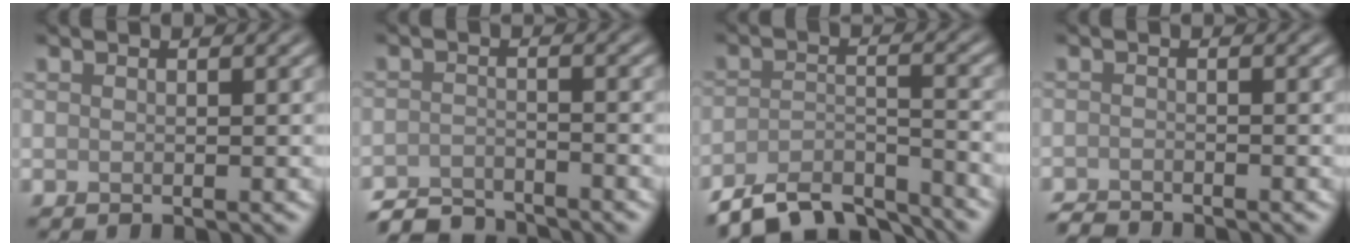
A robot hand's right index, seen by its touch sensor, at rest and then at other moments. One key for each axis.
{"total": 3.9, "fx": -3.7, "fy": 0.7, "fz": 0.9, "tx": -0.016, "ty": -0.004, "tz": -0.076}
{"total": 6.5, "fx": -5.8, "fy": 1.4, "fz": 2.5, "tx": -0.043, "ty": -0.008, "tz": -0.101}
{"total": 1.7, "fx": -1.7, "fy": 0.1, "fz": 0.2, "tx": -0.001, "ty": -0.005, "tz": -0.036}